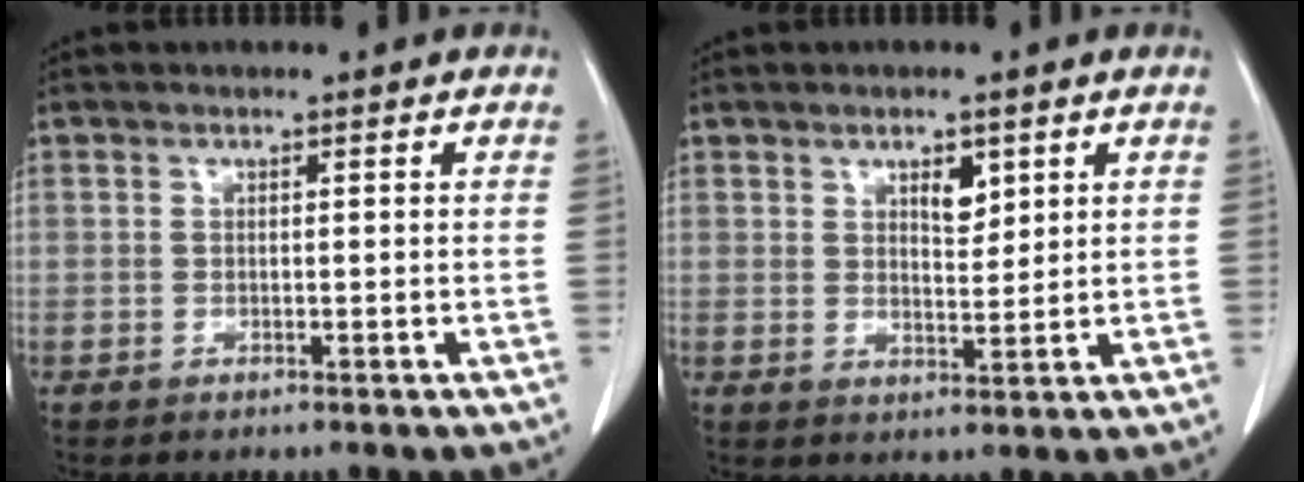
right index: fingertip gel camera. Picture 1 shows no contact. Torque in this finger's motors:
{"motor_torque": [0.01, 0.08, -0.03, 0.00]}